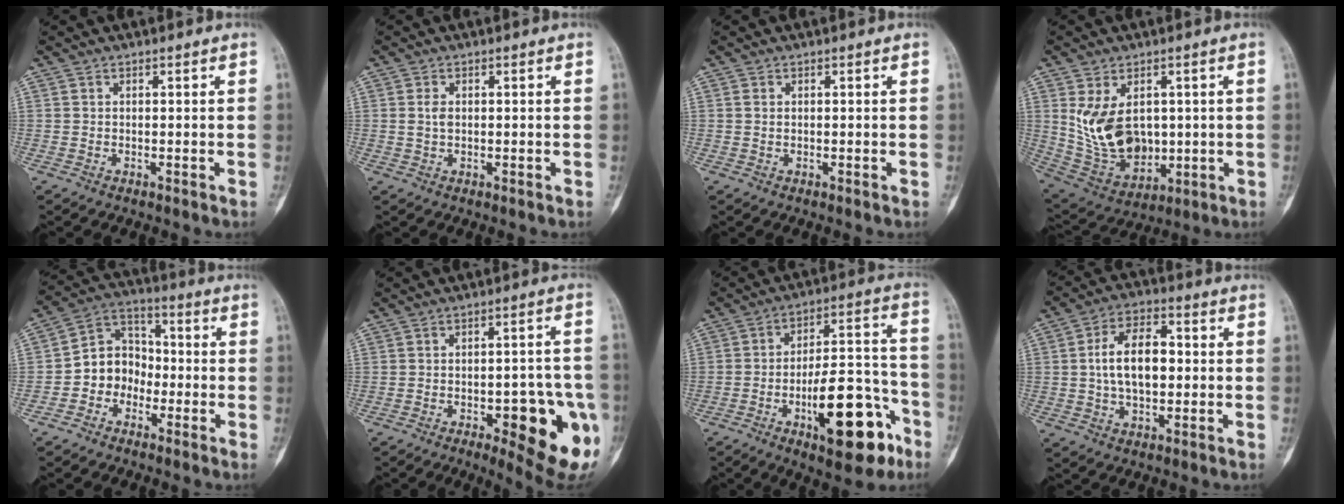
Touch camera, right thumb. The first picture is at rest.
{"total": 1.8, "force": [0.2, 1.1, 1.4], "torque": [-0.028, -0.001, 0.005]}
{"total": 0.6, "force": [0.1, 0.4, 0.4], "torque": [-0.012, 0.001, 0.004]}
{"total": 13.3, "force": [1.8, 9.0, 9.6], "torque": [-0.148, -0.014, 0.062]}
{"total": 9.2, "force": [-2.6, 7.8, 4.0], "torque": [-0.029, 0.046, -0.062]}
{"total": 16.9, "force": [-5.7, 6.0, 14.7], "torque": [-0.134, 0.021, -0.054]}
{"total": 20.0, "force": [-9.0, 7.8, 16.1], "torque": [-0.221, 0.062, -0.128]}
{"total": 11.2, "force": [0.4, 6.5, 9.2], "torque": [-0.148, 0.018, 0.003]}